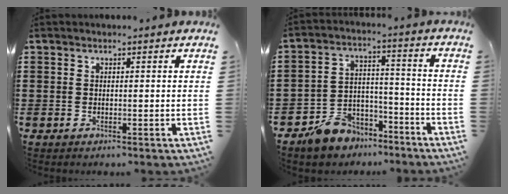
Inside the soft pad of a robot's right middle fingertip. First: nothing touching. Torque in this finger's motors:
{"motor_torque": [2.14, 0.00, 0.20, 0.09]}